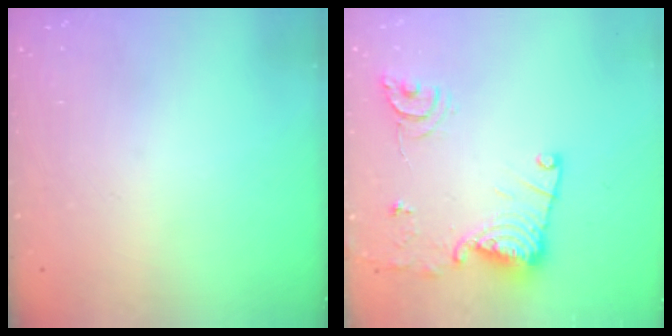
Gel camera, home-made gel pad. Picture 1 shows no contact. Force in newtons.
{"total": 14.7, "press": 14.7, "slide": 0.7}